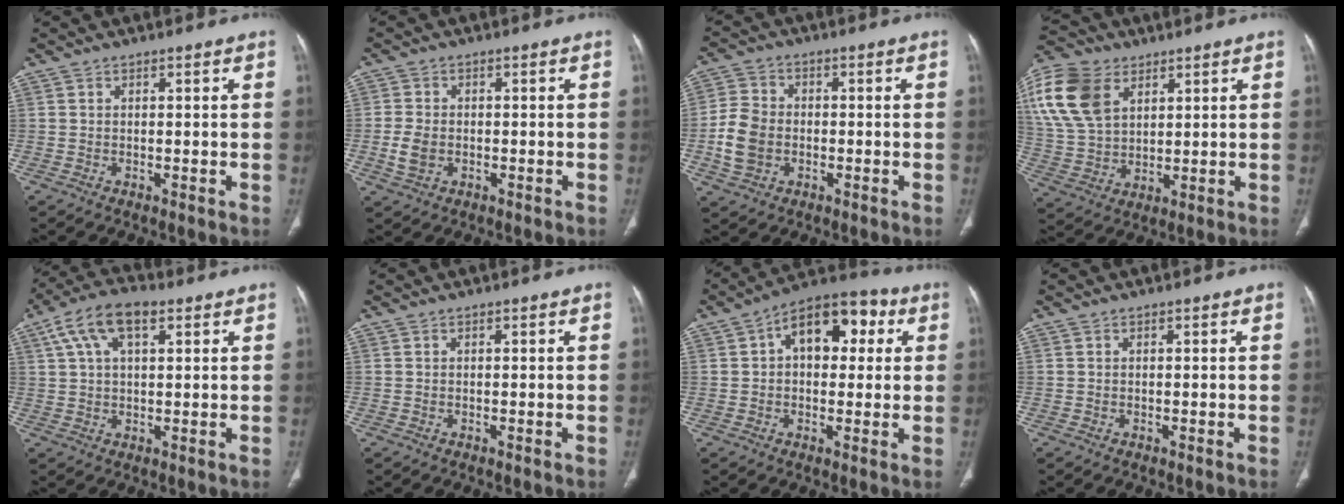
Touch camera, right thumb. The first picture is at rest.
{"total": 4.2, "force": [-1.0, 3.1, 2.7], "torque": [-0.057, 0.006, -0.015]}
{"total": 8.3, "force": [-1.8, 6.5, 4.8], "torque": [-0.094, 0.015, -0.035]}
{"total": 17.5, "force": [7.1, 11.6, 11.0], "torque": [-0.230, -0.010, 0.141]}
{"total": 10.0, "force": [4.3, 4.8, 7.6], "torque": [-0.148, 0.020, 0.075]}
{"total": 0.0}
{"total": 13.3, "force": [3.3, 8.1, 10.0], "torque": [-0.111, 0.029, 0.042]}
{"total": 0.0}